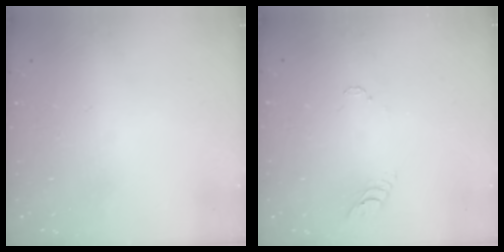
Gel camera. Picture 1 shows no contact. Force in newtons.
{"total": 3.5, "press": 3.5, "slide": 0.2}